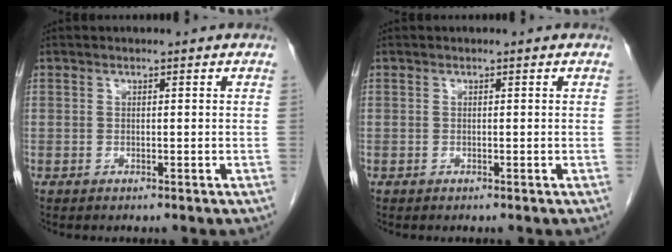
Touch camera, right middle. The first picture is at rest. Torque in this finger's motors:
{"motor_torque": [0.16, -0.03, -0.02, -0.01]}